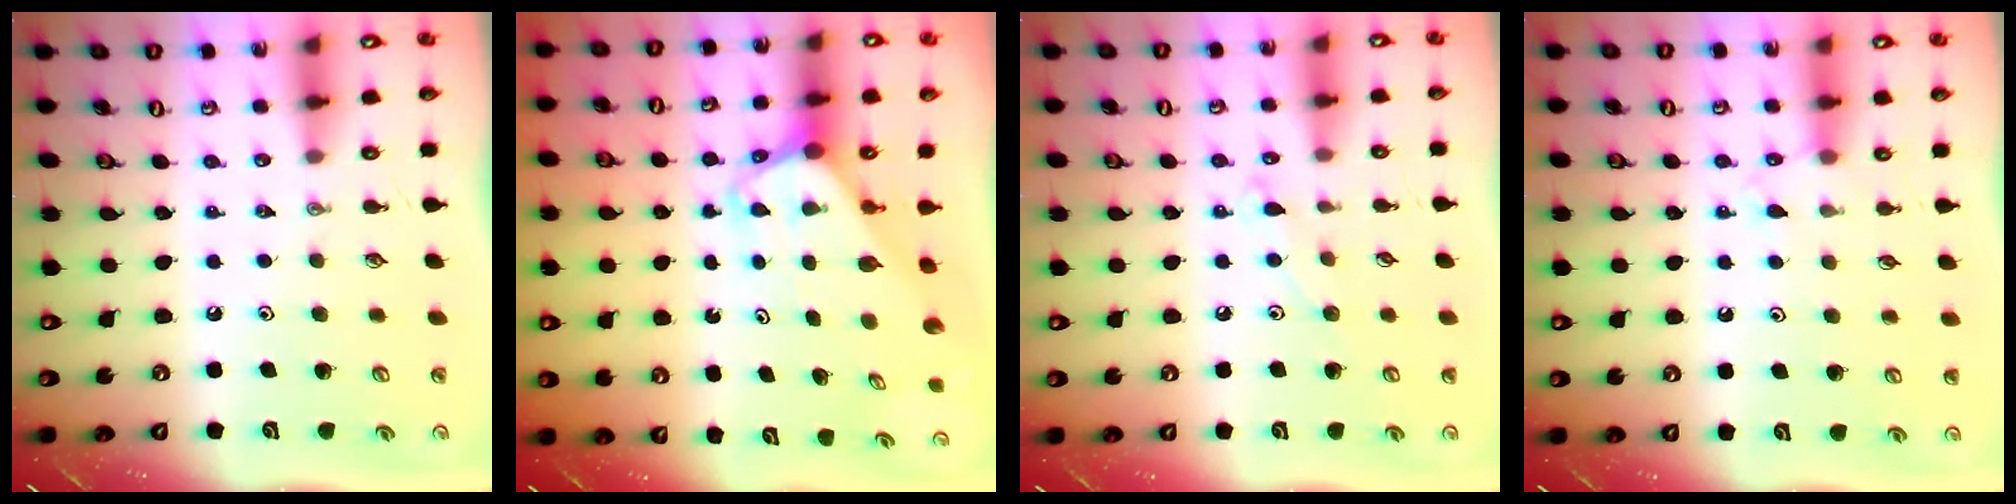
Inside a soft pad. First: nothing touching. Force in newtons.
{"total": 2.5, "press": 2.5, "slide": 0.1}
{"total": 6.4, "press": 6.4, "slide": 0.4}
{"total": 5.5, "press": 5.5, "slide": 0.7}